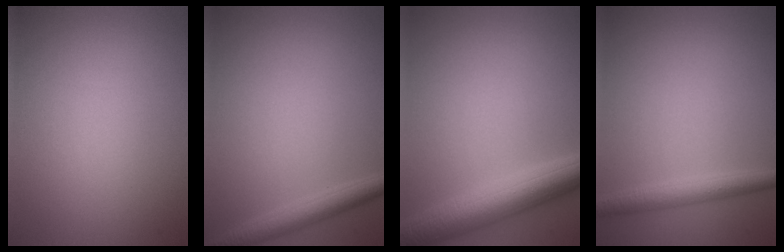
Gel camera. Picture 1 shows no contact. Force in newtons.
{"total": 2.5, "press": 2.5, "slide": 0.1}
{"total": 6.2, "press": 6.2, "slide": 0.2}
{"total": 2.5, "press": 2.5, "slide": 0.1}